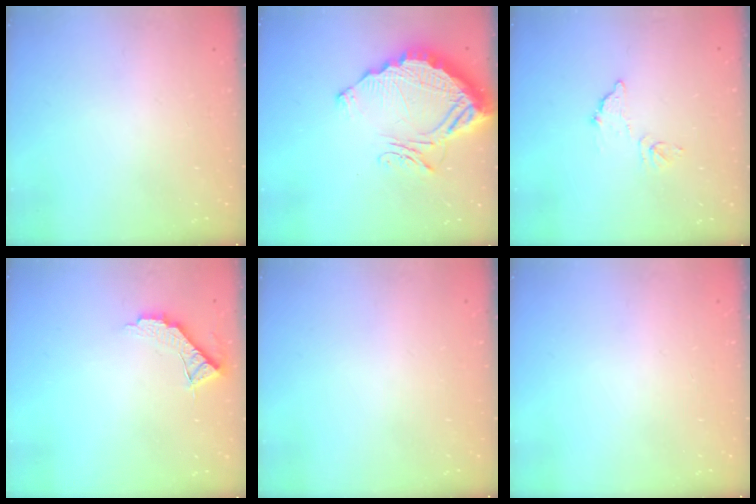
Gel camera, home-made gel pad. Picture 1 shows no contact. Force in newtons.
{"total": 19.3, "press": 19.2, "slide": 1.5}
{"total": 8.5, "press": 8.5, "slide": 0.5}
{"total": 7.3, "press": 7.3, "slide": 0.4}
{"total": 0.0}
{"total": 0.0}